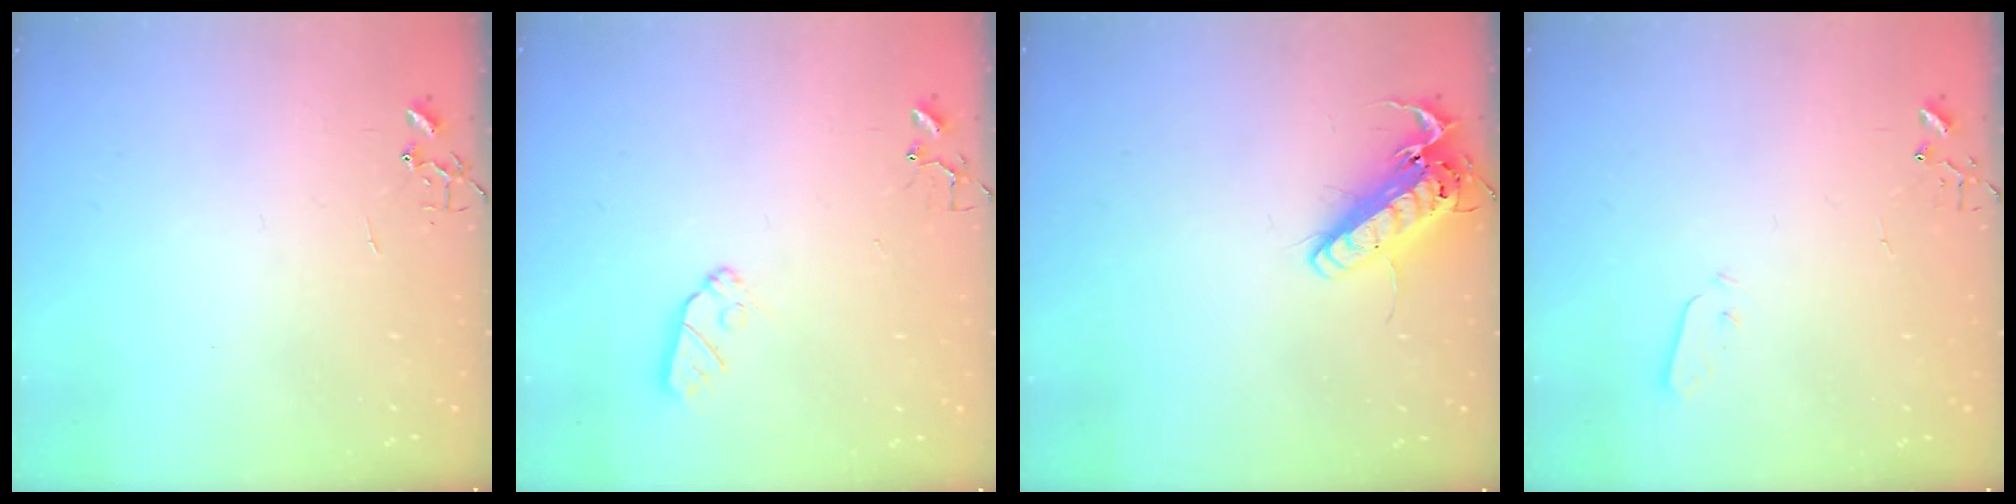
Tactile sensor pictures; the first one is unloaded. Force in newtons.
{"total": 7.3, "press": 7.2, "slide": 0.5}
{"total": 15.8, "press": 15.6, "slide": 2.7}
{"total": 2.5, "press": 2.5, "slide": 0.4}